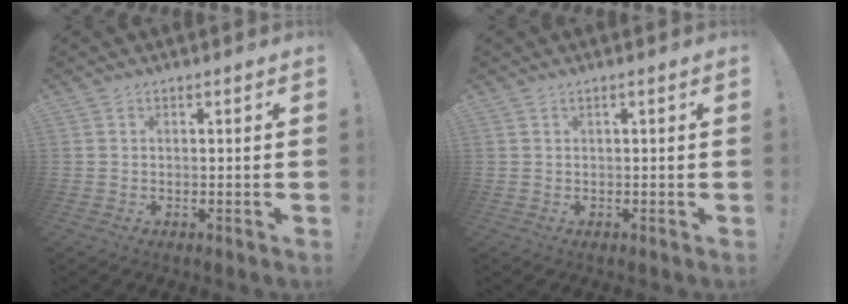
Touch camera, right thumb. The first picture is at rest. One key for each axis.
{"total": 0.8, "fx": 0.2, "fy": -0.3, "fz": 0.7, "tx": -0.014, "ty": -0.001, "tz": 0.003}